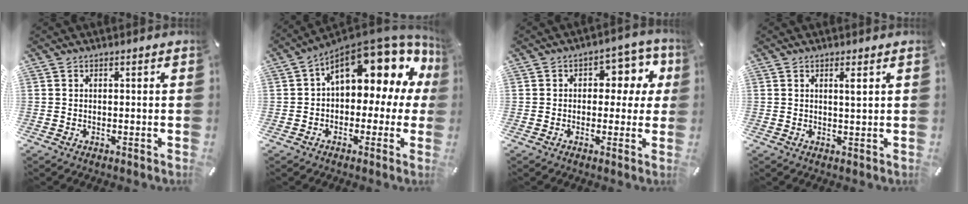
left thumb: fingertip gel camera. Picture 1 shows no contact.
{"total": 17.1, "force": [8.1, 8.8, 12.1], "torque": [-0.163, -0.060, 0.133]}
{"total": 8.3, "force": [1.8, 5.9, 5.6], "torque": [-0.061, -0.006, 0.023]}
{"total": 2.2, "force": [0.9, 0.1, 2.0], "torque": [-0.042, -0.001, 0.014]}